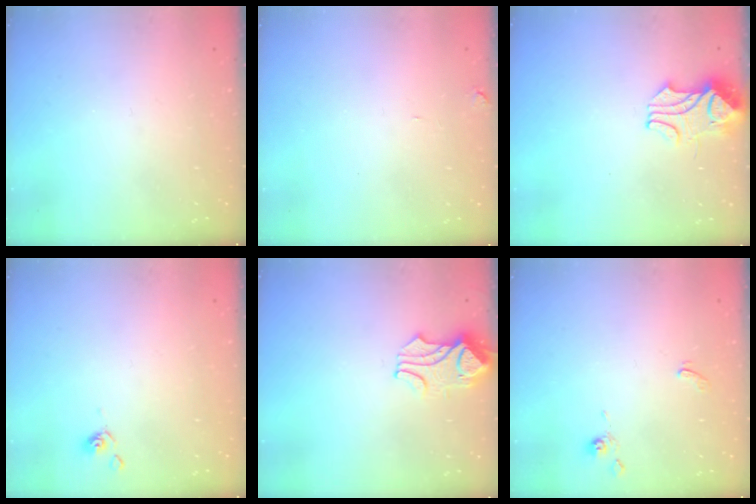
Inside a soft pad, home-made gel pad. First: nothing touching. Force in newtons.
{"total": 1.3, "press": 1.2, "slide": 0.5}
{"total": 2.1, "press": 2.0, "slide": 0.9}
{"total": 2.4, "press": 2.4, "slide": 0.3}
{"total": 1.5, "press": 1.5, "slide": 0.5}
{"total": 0.6, "press": 0.3, "slide": 0.5}